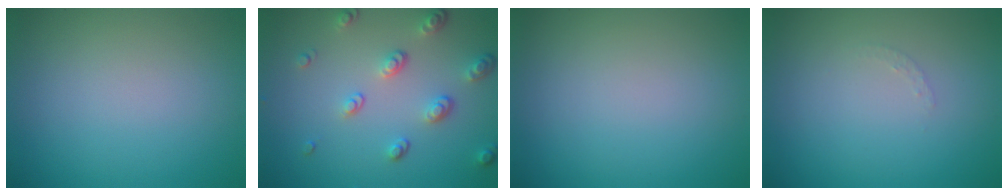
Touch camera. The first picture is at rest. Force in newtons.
{"total": 3.3, "press": 2.7, "slide": 2.0}
{"total": 0.0}
{"total": 0.7, "press": 0.7, "slide": 0.1}